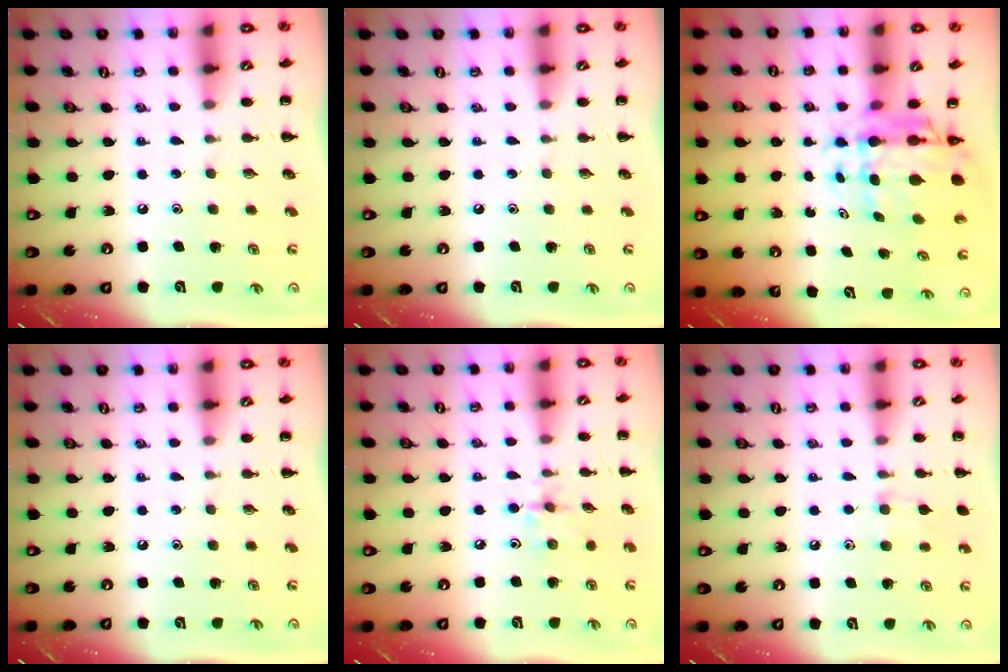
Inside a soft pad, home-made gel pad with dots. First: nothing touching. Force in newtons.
{"total": 0.0}
{"total": 7.4, "press": 6.8, "slide": 2.7}
{"total": 0.0}
{"total": 2.9, "press": 2.9, "slide": 0.5}
{"total": 7.5, "press": 7.2, "slide": 2.3}